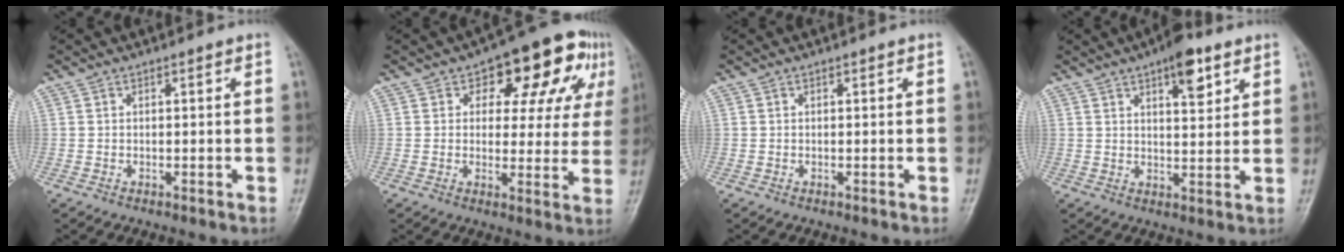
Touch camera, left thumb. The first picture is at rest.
{"total": 14.6, "force": [6.2, 8.6, 10.0], "torque": [-0.059, 0.006, 0.076]}
{"total": 0.0}
{"total": 8.1, "force": [4.4, 3.3, 5.9], "torque": [-0.063, -0.019, 0.060]}